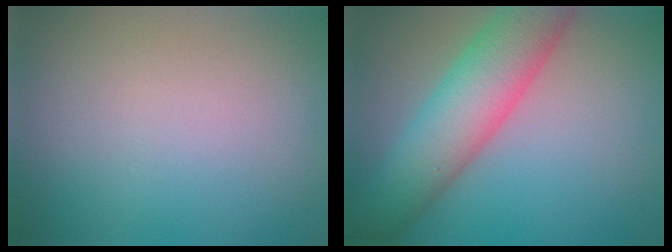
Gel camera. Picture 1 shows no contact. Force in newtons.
{"total": 8.2, "press": 8.2, "slide": 0.3}